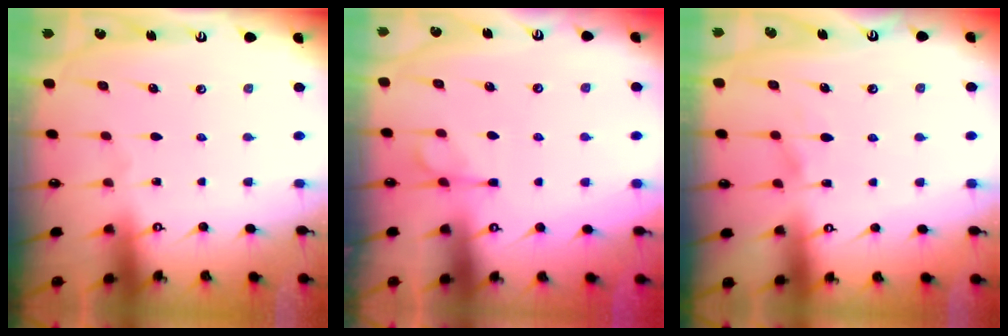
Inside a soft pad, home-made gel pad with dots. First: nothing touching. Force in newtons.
{"total": 2.0, "press": 1.4, "slide": 1.3}
{"total": 5.4, "press": 5.4, "slide": 0.5}